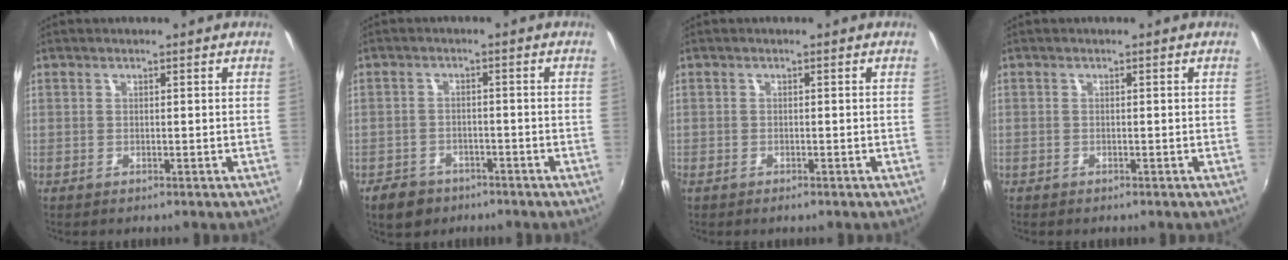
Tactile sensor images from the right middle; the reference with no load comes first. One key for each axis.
{"total": 6.1, "fx": -4.0, "fy": 4.1, "fz": 2.1, "tx": -0.060, "ty": -0.003, "tz": -0.059}
{"total": 1.3, "fx": -1.0, "fy": 0.7, "fz": 0.6, "tx": -0.013, "ty": -0.005, "tz": -0.019}
{"total": 0.6, "fx": -0.5, "fy": 0.4, "fz": 0.0, "tx": -0.003, "ty": 0.002, "tz": -0.009}